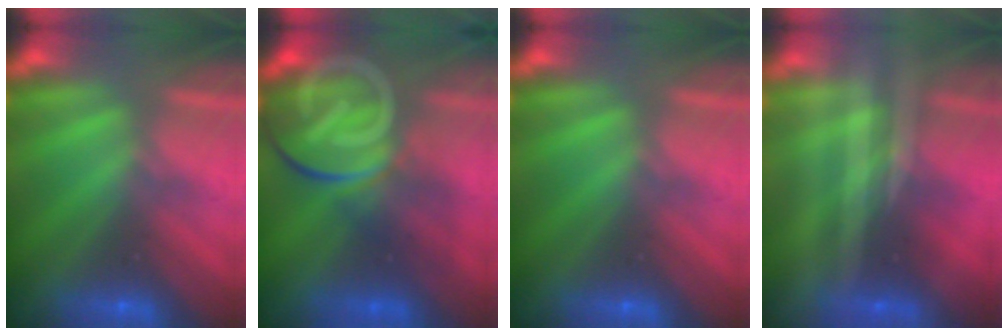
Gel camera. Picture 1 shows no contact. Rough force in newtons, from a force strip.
{"total": 13.7}
{"total": 0.0}
{"total": 2.1}